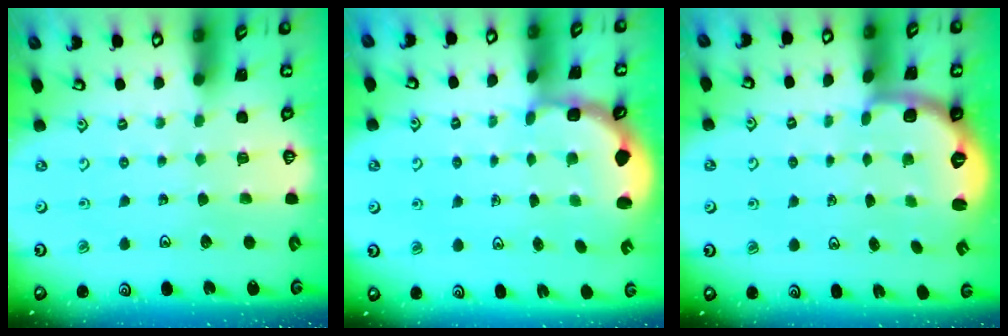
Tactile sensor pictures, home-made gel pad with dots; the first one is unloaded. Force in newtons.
{"total": 3.5, "press": 3.0, "slide": 1.6}
{"total": 2.7, "press": 1.7, "slide": 2.1}